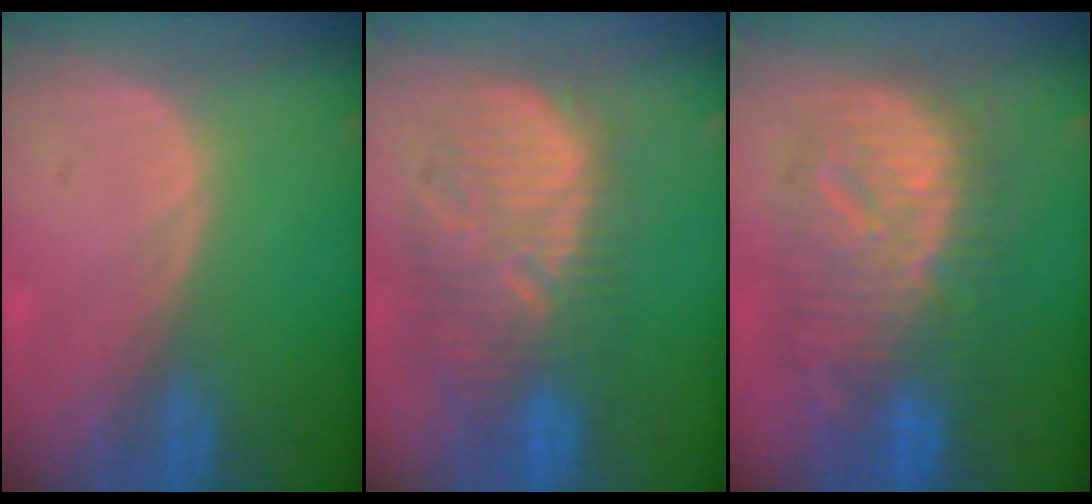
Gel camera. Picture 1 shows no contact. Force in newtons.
{"total": 11.4, "press": 11.0, "slide": 3.3}
{"total": 12.0, "press": 11.9, "slide": 1.3}